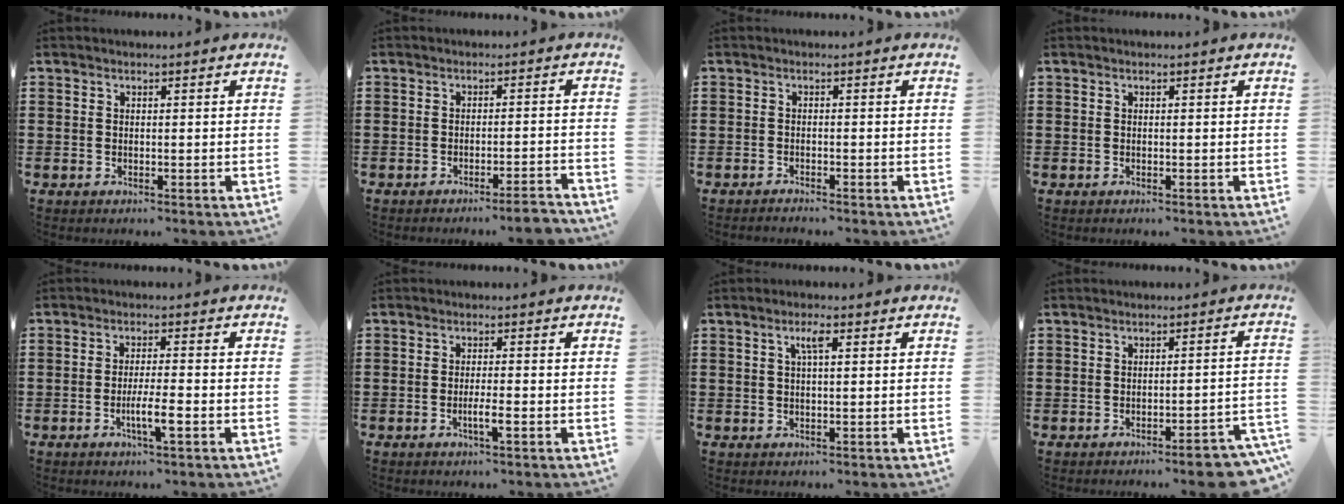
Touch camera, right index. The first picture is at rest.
{"total": 3.1, "force": [-2.7, -0.3, 1.6], "torque": [-0.027, -0.006, -0.051]}
{"total": 1.0, "force": [-1.0, 0.0, 0.0], "torque": [-0.003, 0.001, -0.020]}
{"total": 0.0}
{"total": 4.5, "force": [-1.9, 0.3, 4.1], "torque": [-0.068, -0.004, -0.033]}
{"total": 2.8, "force": [-1.2, 0.2, 2.5], "torque": [-0.042, -0.001, -0.022]}
{"total": 2.5, "force": [0.9, 0.6, 2.3], "torque": [-0.048, 0.008, 0.012]}
{"total": 4.2, "force": [-3.7, 0.4, 1.9], "torque": [-0.030, -0.004, -0.071]}